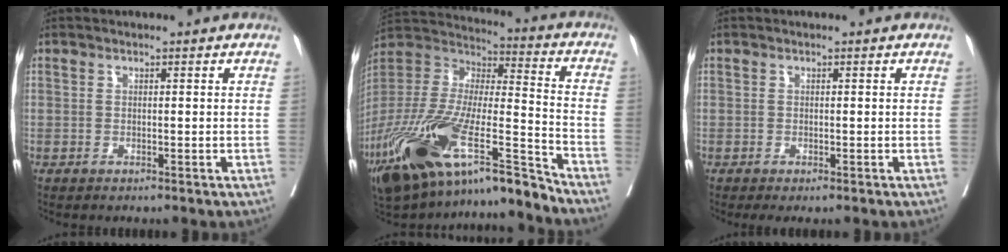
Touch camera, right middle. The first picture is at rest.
{"total": 25.0, "force": [-17.3, 4.0, 17.5], "torque": [-0.341, -0.036, -0.312]}
{"total": 1.2, "force": [-0.9, 0.4, 0.7], "torque": [-0.009, -0.005, -0.011]}